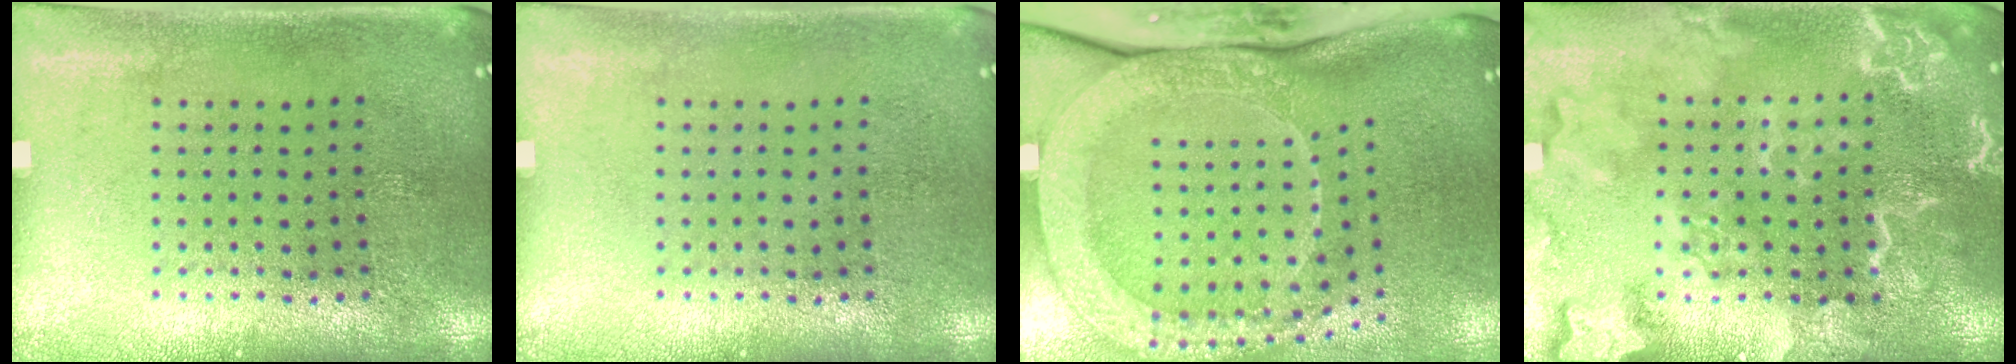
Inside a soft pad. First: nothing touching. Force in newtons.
{"total": 0.0}
{"total": 3.1, "press": 2.3, "slide": 2.1}
{"total": 4.8, "press": 4.7, "slide": 0.7}